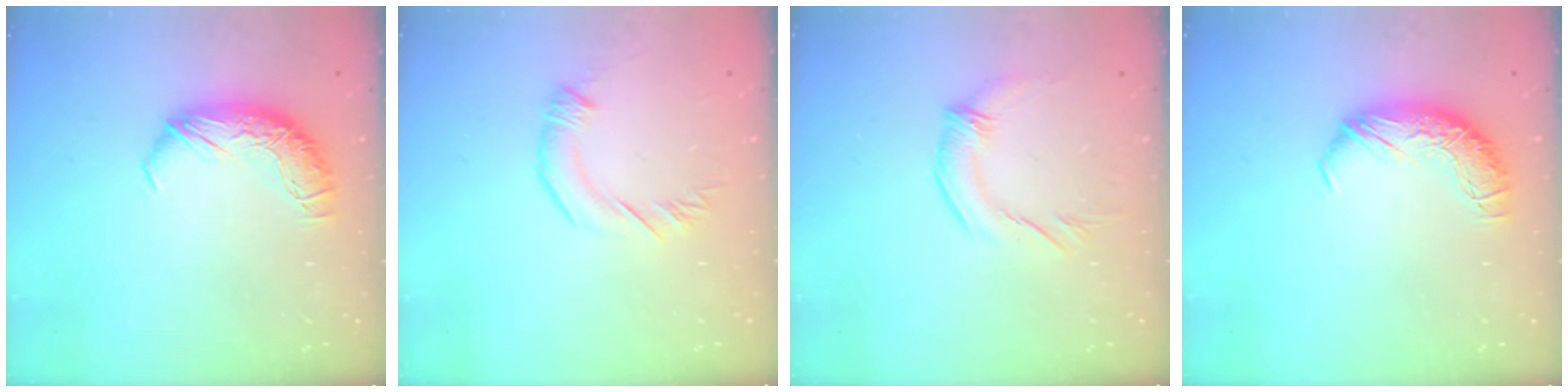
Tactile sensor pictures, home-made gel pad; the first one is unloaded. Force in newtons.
{"total": 3.0, "press": 2.9, "slide": 0.5}
{"total": 1.1, "press": 0.9, "slide": 0.7}
{"total": 0.0}